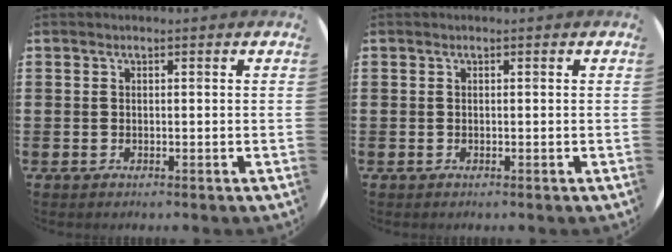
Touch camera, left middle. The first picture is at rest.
{"total": 0.0}